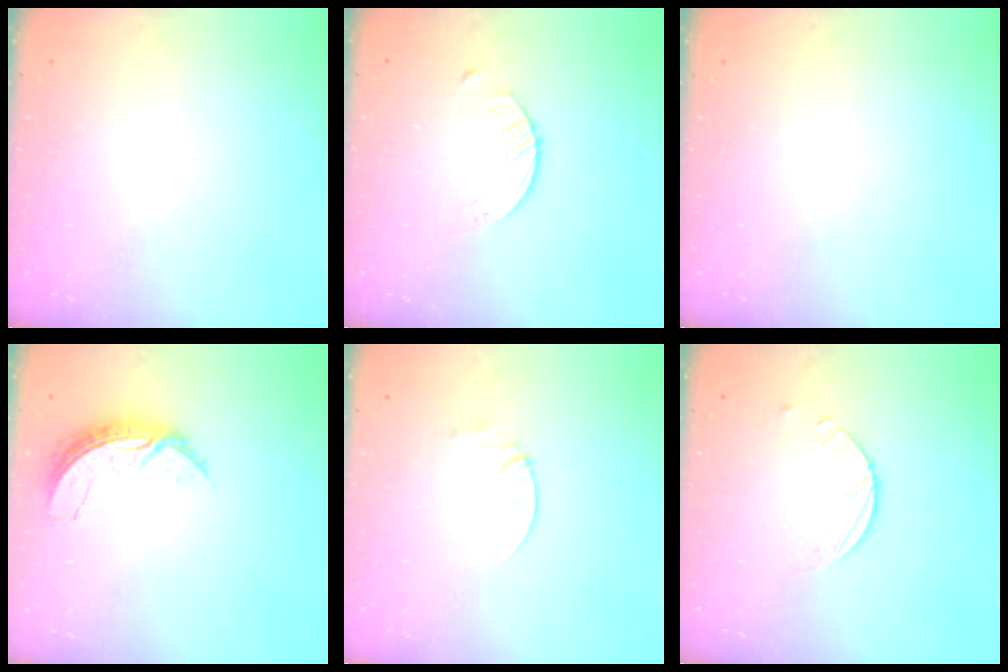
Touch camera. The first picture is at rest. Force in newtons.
{"total": 2.1, "press": 2.0, "slide": 0.3}
{"total": 0.0}
{"total": 6.9, "press": 6.9, "slide": 0.6}
{"total": 2.1, "press": 2.1, "slide": 0.2}
{"total": 2.6, "press": 2.6, "slide": 0.3}